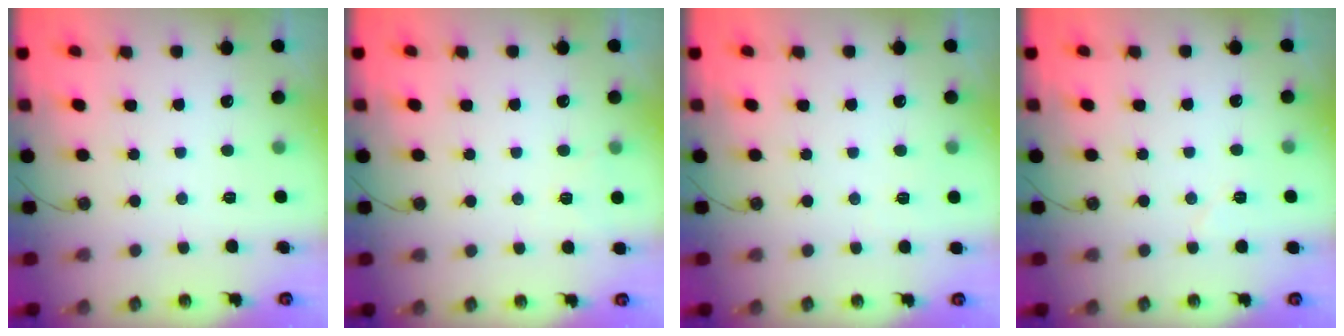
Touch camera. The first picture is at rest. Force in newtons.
{"total": 3.2, "press": 2.7, "slide": 1.6}
{"total": 1.7, "press": 1.7, "slide": 0.4}
{"total": 4.4, "press": 4.2, "slide": 1.4}